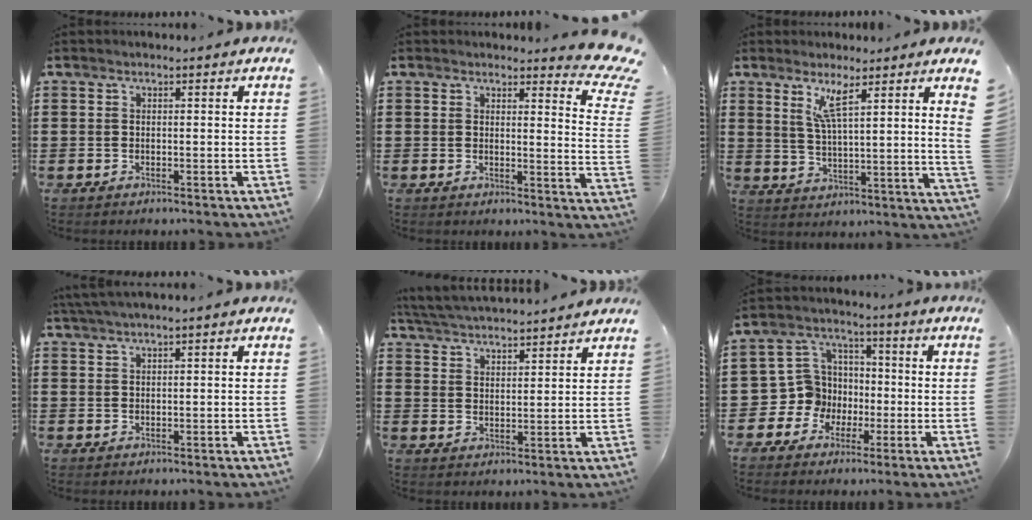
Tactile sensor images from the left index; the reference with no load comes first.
{"total": 4.8, "force": [4.1, 0.5, 2.5], "torque": [-0.033, -0.024, 0.066]}
{"total": 6.7, "force": [4.7, -0.1, 4.9], "torque": [-0.097, -0.019, 0.077]}
{"total": 1.6, "force": [1.3, -0.3, 0.9], "torque": [-0.017, -0.001, 0.024]}
{"total": 4.6, "force": [4.6, -0.2, 0.5], "torque": [-0.029, -0.024, 0.080]}
{"total": 7.7, "force": [-1.3, 7.5, 1.1], "torque": [-0.070, 0.002, -0.025]}